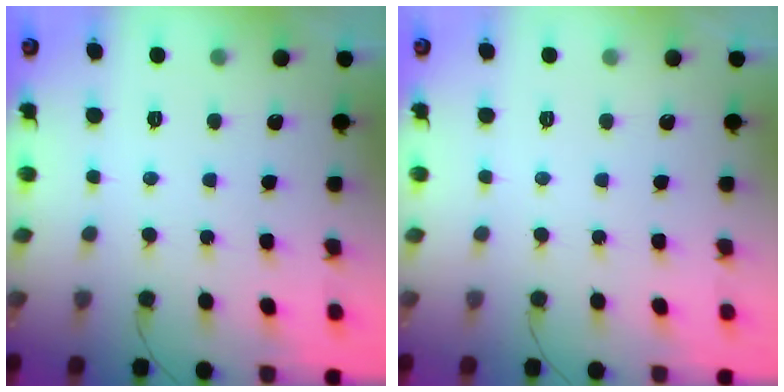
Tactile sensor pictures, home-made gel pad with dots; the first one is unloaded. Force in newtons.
{"total": 0.0}